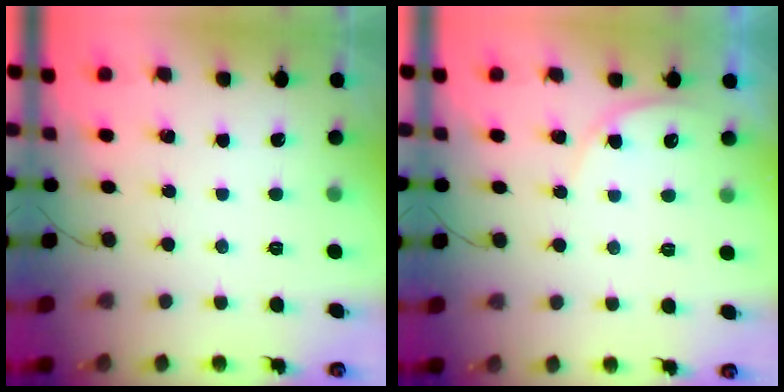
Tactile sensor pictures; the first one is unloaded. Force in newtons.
{"total": 4.8, "press": 4.7, "slide": 0.3}